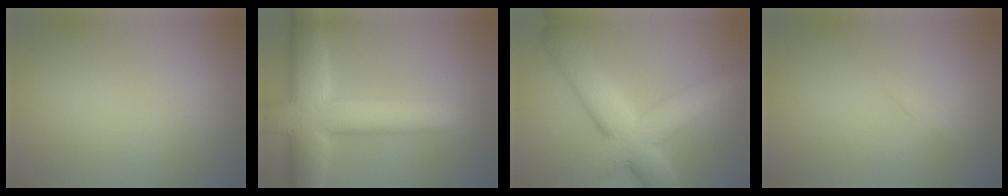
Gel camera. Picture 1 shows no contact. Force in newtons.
{"total": 11.1, "press": 11.0, "slide": 0.6}
{"total": 9.8, "press": 9.8, "slide": 0.7}
{"total": 1.1, "press": 1.1, "slide": 0.1}